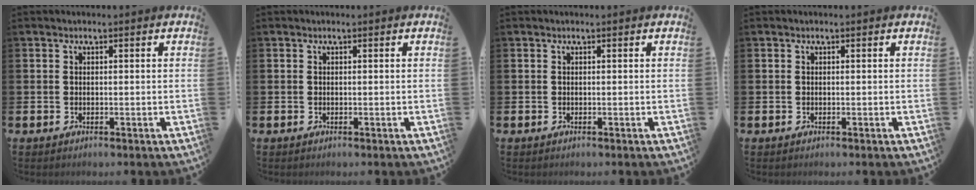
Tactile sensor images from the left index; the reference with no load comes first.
{"total": 0.0}
{"total": 0.0}
{"total": 0.0}